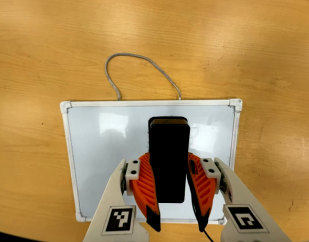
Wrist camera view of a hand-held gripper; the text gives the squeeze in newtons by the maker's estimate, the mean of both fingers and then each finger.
{"total": 12.0, "left": 9.0, "right": 15.0}